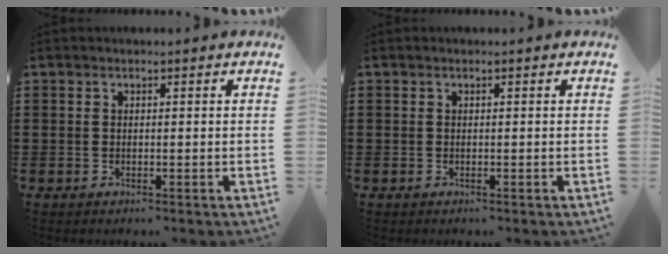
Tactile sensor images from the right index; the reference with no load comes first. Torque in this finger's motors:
{"motor_torque": [0.00, 0.00, 0.00, 0.00]}